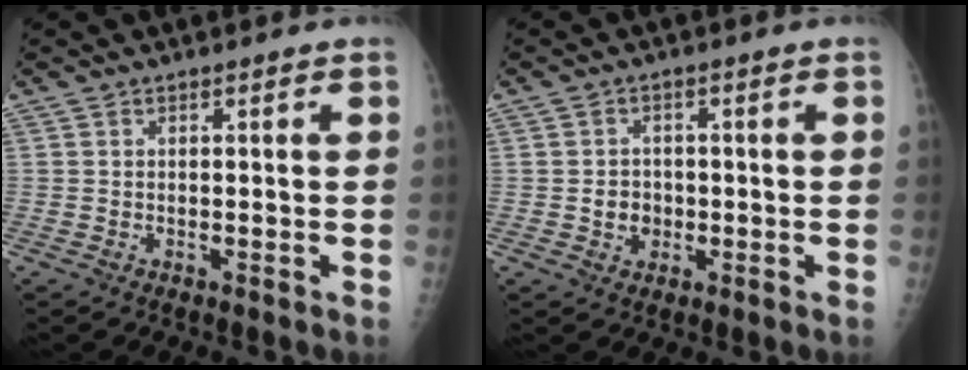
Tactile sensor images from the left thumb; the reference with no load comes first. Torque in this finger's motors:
{"motor_torque": [0.36, 0.69, 0.14, -0.18, 0.12]}